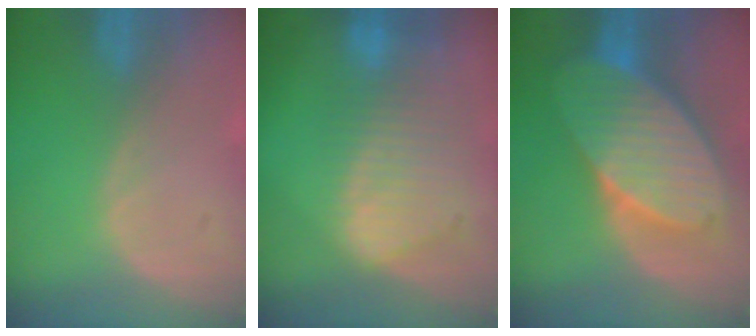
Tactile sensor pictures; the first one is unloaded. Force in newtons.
{"total": 10.0, "press": 8.5, "slide": 5.2}
{"total": 10.8, "press": 10.8, "slide": 0.6}